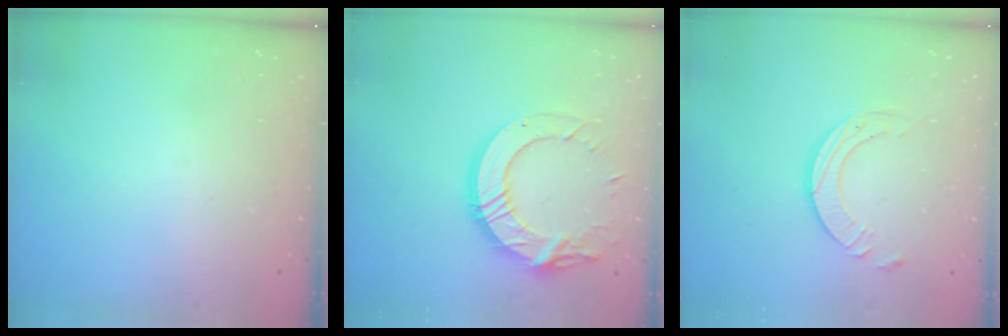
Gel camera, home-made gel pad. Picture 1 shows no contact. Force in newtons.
{"total": 16.0, "press": 16.0, "slide": 1.0}
{"total": 8.8, "press": 8.7, "slide": 0.9}